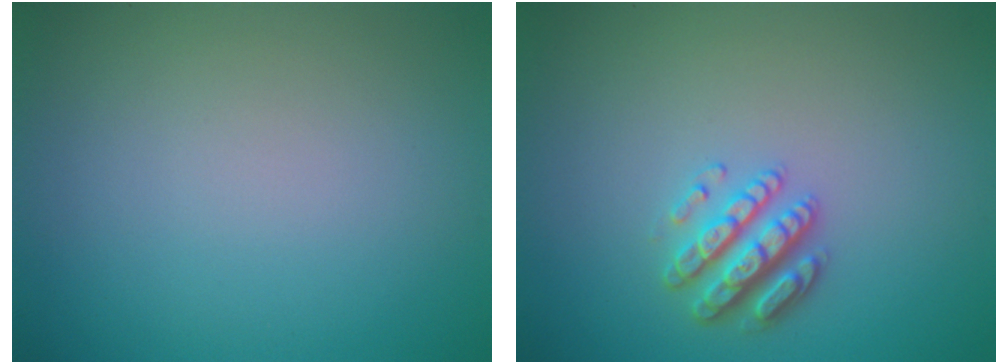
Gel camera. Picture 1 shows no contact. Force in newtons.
{"total": 2.9, "press": 2.8, "slide": 1.1}